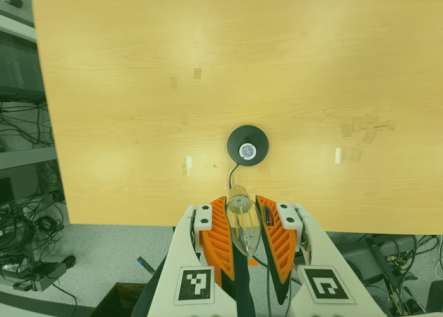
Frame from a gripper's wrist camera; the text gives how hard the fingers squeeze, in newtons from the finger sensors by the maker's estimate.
{"total": 20.3, "left": 22.2, "right": 18.5}